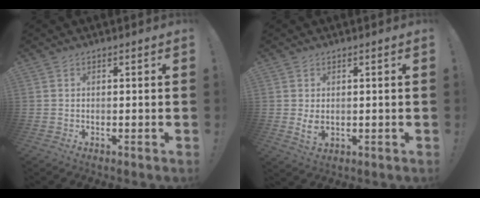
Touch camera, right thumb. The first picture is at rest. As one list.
[{"total": 3.9, "force": [0.3, 2.6, 2.9], "torque": [-0.047, -0.006, 0.004]}]